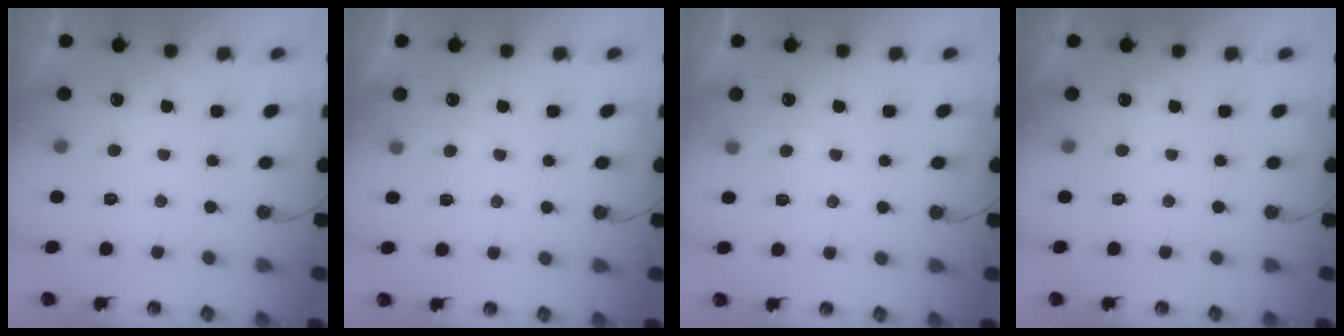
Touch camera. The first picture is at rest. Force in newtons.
{"total": 3.3, "press": 3.3, "slide": 0.4}
{"total": 3.3, "press": 3.3, "slide": 0.4}
{"total": 0.0}